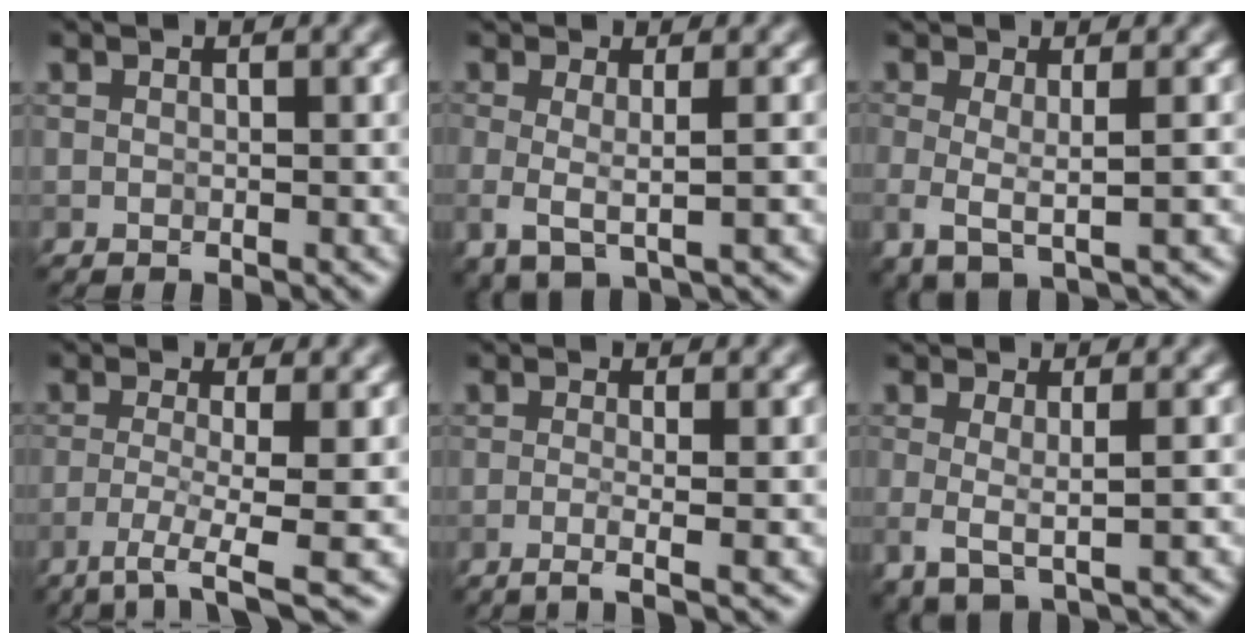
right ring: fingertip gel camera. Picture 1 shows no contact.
{"total": 2.8, "force": [-0.1, 0.9, 2.6], "torque": [-0.051, -0.008, -0.003]}
{"total": 2.9, "force": [-0.1, 1.0, 2.7], "torque": [-0.055, -0.010, -0.003]}
{"total": 4.4, "force": [-2.1, 0.6, 3.8], "torque": [-0.068, -0.005, -0.047]}
{"total": 2.9, "force": [-1.0, 0.9, 2.6], "torque": [-0.029, -0.001, -0.032]}
{"total": 2.5, "force": [0.1, 0.8, 2.3], "torque": [-0.044, -0.008, 0.002]}